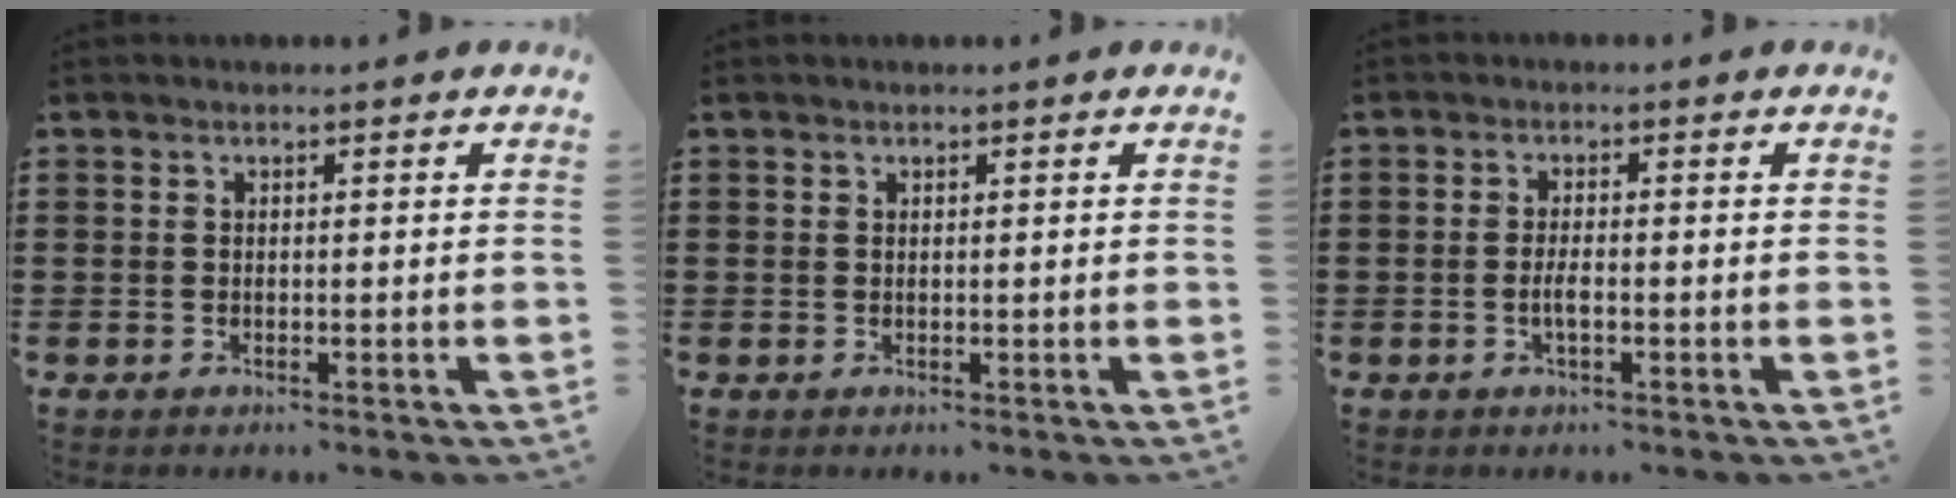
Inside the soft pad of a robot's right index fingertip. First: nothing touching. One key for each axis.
{"total": 0.0}
{"total": 2.2, "fx": -0.7, "fy": 0.5, "fz": 2.0, "tx": -0.044, "ty": -0.003, "tz": -0.014}